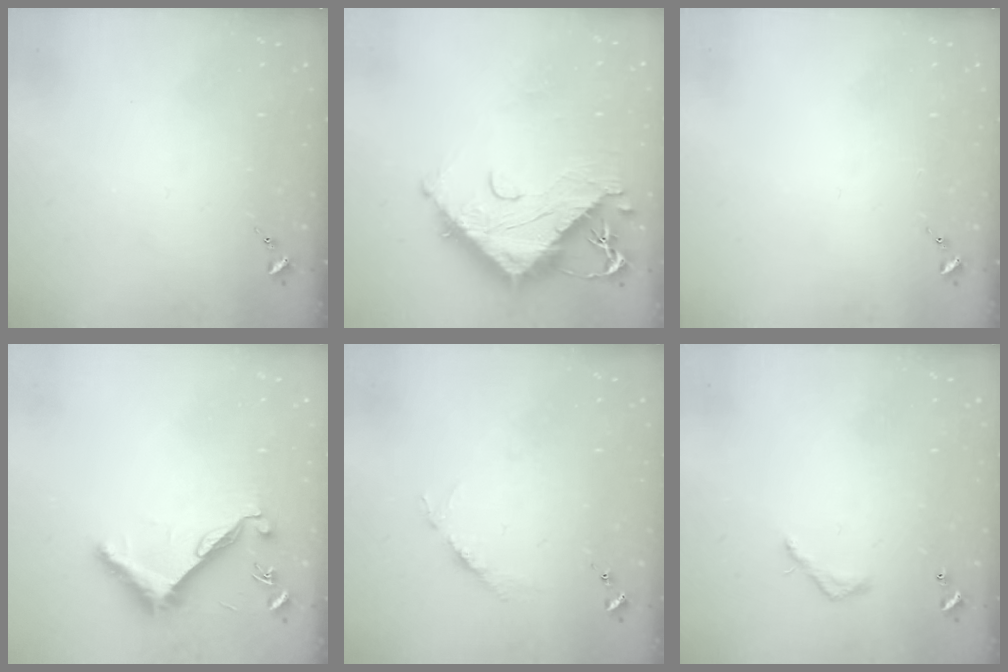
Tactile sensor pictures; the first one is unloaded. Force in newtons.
{"total": 17.1, "press": 17.0, "slide": 1.9}
{"total": 0.0}
{"total": 8.3, "press": 8.2, "slide": 0.5}
{"total": 3.9, "press": 3.8, "slide": 0.5}
{"total": 4.1, "press": 4.1, "slide": 0.3}